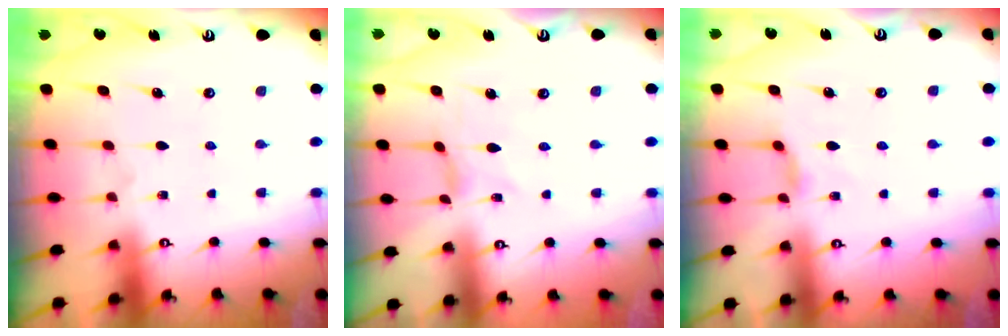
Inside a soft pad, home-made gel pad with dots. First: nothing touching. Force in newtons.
{"total": 0.0}
{"total": 2.7, "press": 2.7, "slide": 0.3}